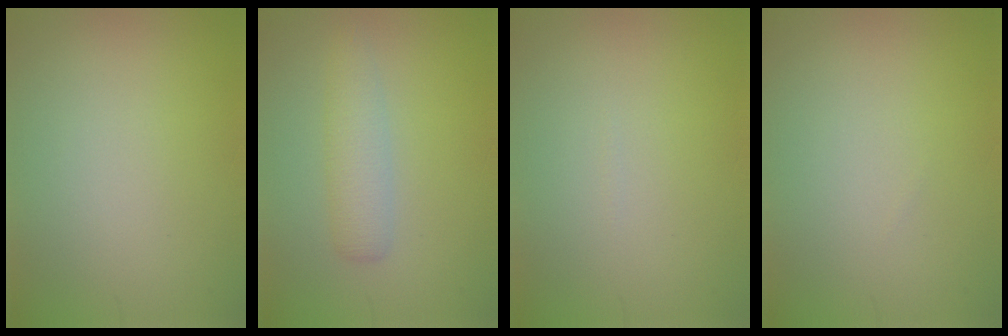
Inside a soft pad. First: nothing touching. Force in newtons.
{"total": 2.5, "press": 2.5, "slide": 0.0}
{"total": 0.0}
{"total": 0.0}